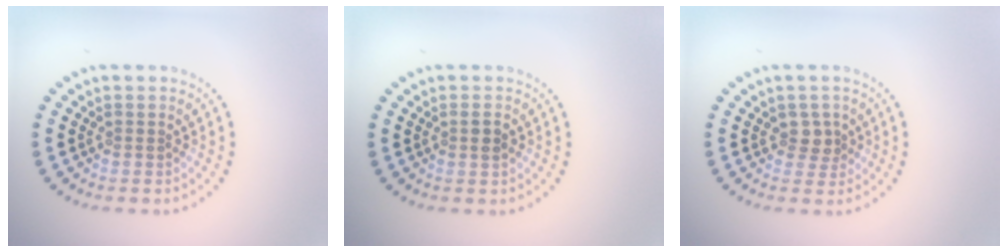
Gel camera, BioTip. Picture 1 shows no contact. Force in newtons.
{"total": 1.1, "press": 1.1, "slide": 0.3}
{"total": 1.8, "press": 1.5, "slide": 0.9}